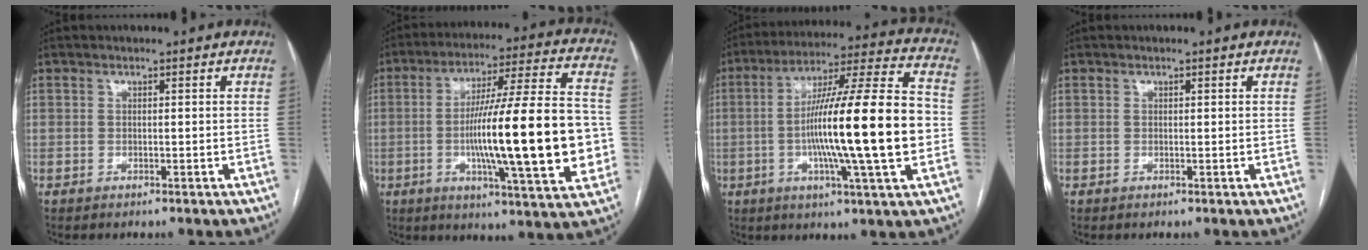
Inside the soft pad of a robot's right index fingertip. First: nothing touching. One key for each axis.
{"total": 23.4, "fx": -2.9, "fy": 2.0, "fz": 23.2, "tx": -0.332, "ty": 0.011, "tz": -0.045}
{"total": 21.9, "fx": -2.6, "fy": 0.3, "fz": 21.8, "tx": -0.346, "ty": 0.006, "tz": -0.051}
{"total": 0.0}